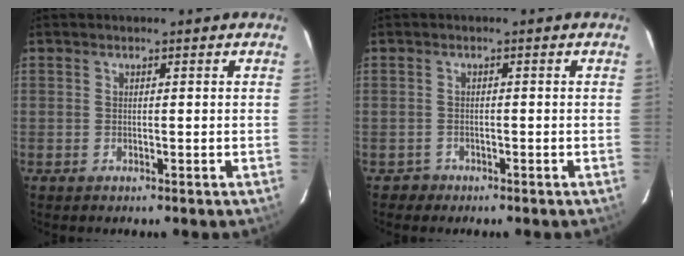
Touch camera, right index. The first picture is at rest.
{"total": 1.7, "force": [-1.1, 1.2, -0.2], "torque": [0.000, 0.005, -0.016]}